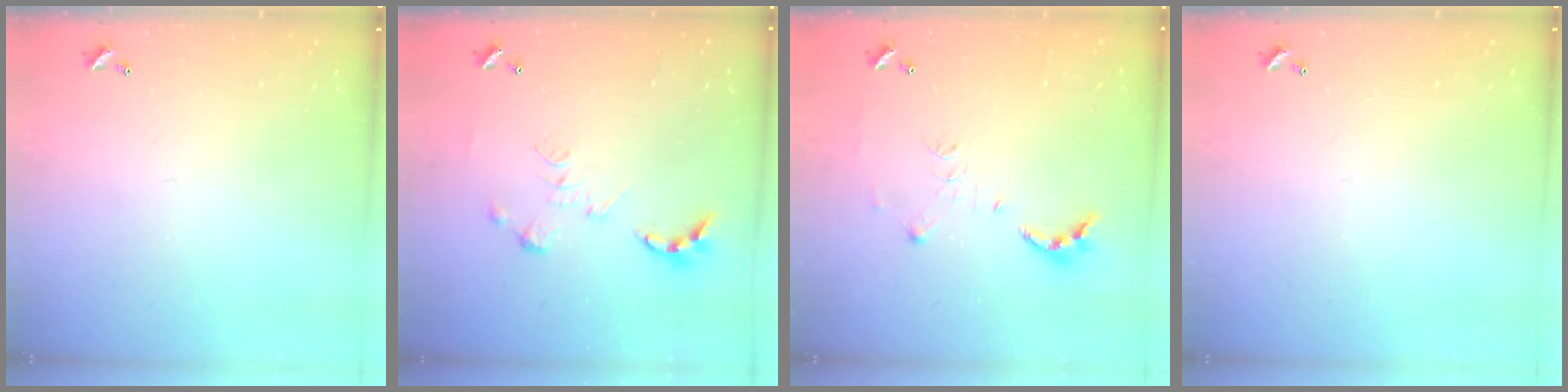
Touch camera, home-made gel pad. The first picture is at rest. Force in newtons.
{"total": 0.0}
{"total": 8.7, "press": 8.7, "slide": 0.8}
{"total": 0.0}